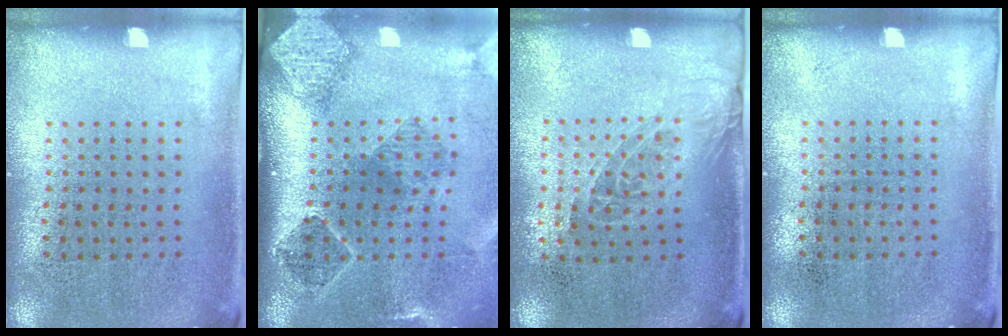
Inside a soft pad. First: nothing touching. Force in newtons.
{"total": 2.9, "press": 1.9, "slide": 2.1}
{"total": 1.3, "press": 1.0, "slide": 0.8}
{"total": 0.0}